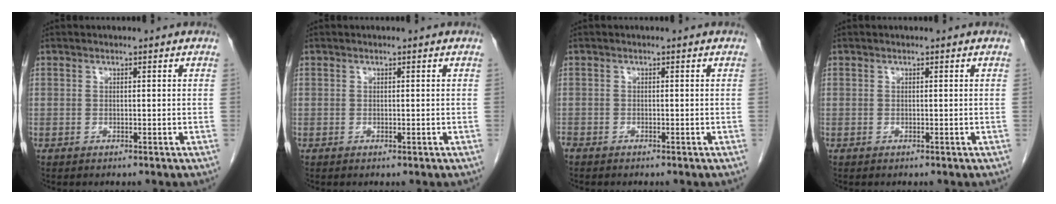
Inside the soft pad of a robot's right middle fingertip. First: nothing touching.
{"total": 0.0}
{"total": 1.2, "force": [-1.0, 0.5, 0.3], "torque": [-0.013, -0.003, -0.021]}
{"total": 0.0}